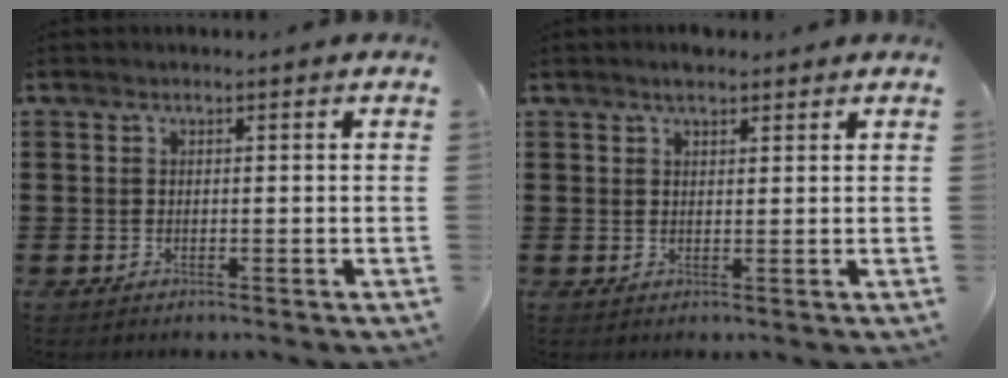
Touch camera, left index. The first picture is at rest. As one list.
[{"total": 2.2, "force": [1.9, 0.7, 0.9], "torque": [-0.020, 0.003, 0.035]}]